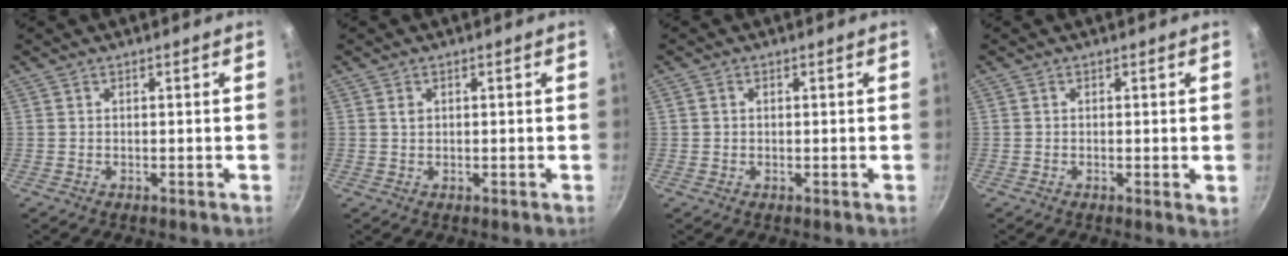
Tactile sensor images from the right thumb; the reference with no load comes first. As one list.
[{"total": 1.2, "force": [0.4, 0.9, 0.6], "torque": [-0.008, 0.000, 0.005]}, {"total": 0.7, "force": [0.1, 0.6, 0.3], "torque": [-0.004, 0.003, -0.001]}, {"total": 1.3, "force": [0.0, 0.2, 1.3], "torque": [-0.020, -0.006, -0.004]}]